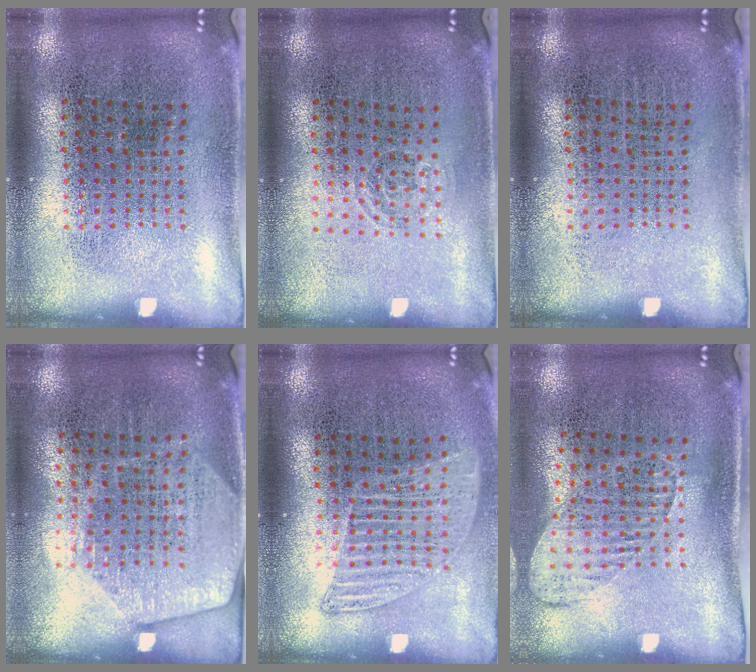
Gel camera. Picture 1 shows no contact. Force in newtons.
{"total": 0.8, "press": 0.5, "slide": 0.5}
{"total": 0.0}
{"total": 2.0, "press": 1.7, "slide": 0.9}
{"total": 1.3, "press": 1.1, "slide": 0.6}
{"total": 1.4, "press": 1.1, "slide": 0.8}